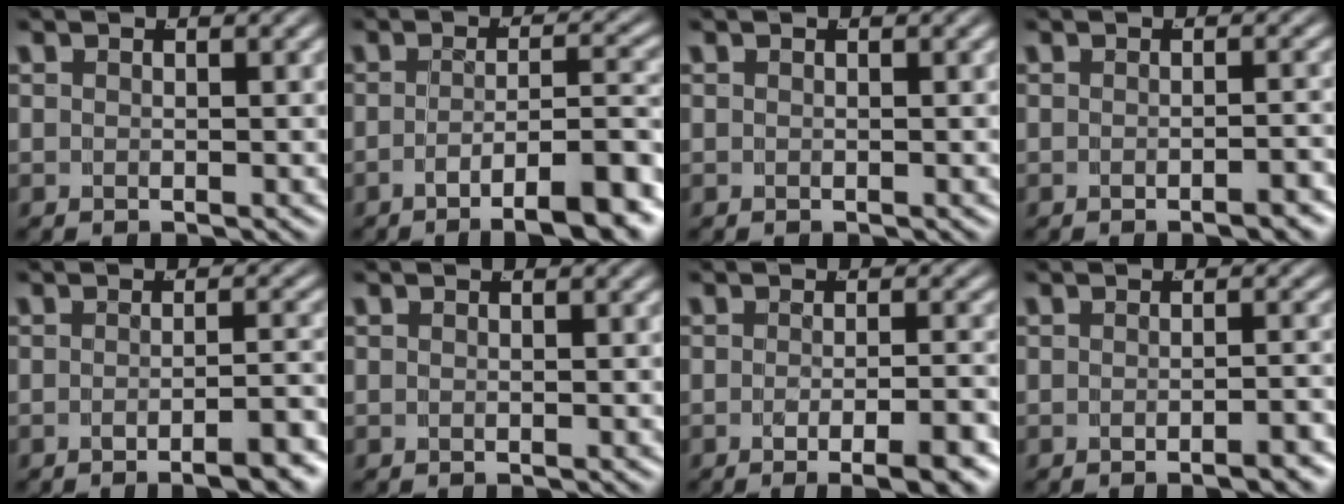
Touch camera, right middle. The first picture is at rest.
{"total": 8.0, "force": [-5.9, 1.4, 5.2], "torque": [-0.058, -0.008, -0.090]}
{"total": 0.0}
{"total": 1.8, "force": [-1.5, -0.1, 0.9], "torque": [-0.008, 0.013, -0.031]}
{"total": 3.9, "force": [-3.0, 0.2, 2.5], "torque": [-0.021, 0.013, -0.056]}
{"total": 0.0}
{"total": 4.9, "force": [-3.7, 0.3, 3.2], "torque": [-0.037, 0.001, -0.060]}
{"total": 2.1, "force": [-1.8, -0.1, 1.1], "torque": [-0.009, 0.014, -0.036]}